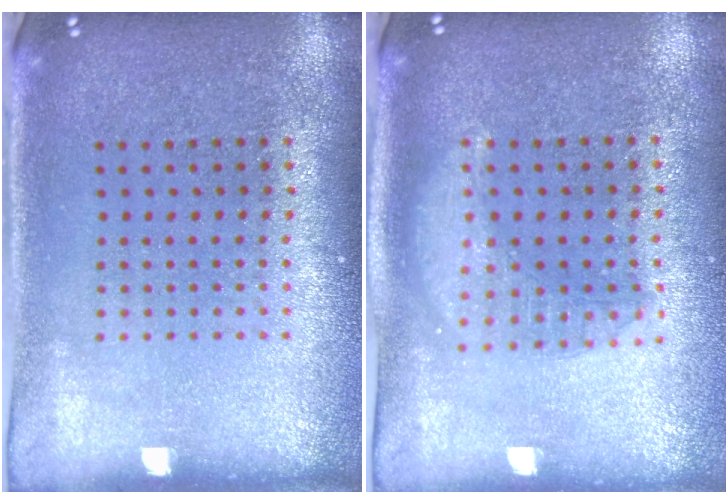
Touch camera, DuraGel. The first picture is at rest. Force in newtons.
{"total": 1.4, "press": 1.3, "slide": 0.5}